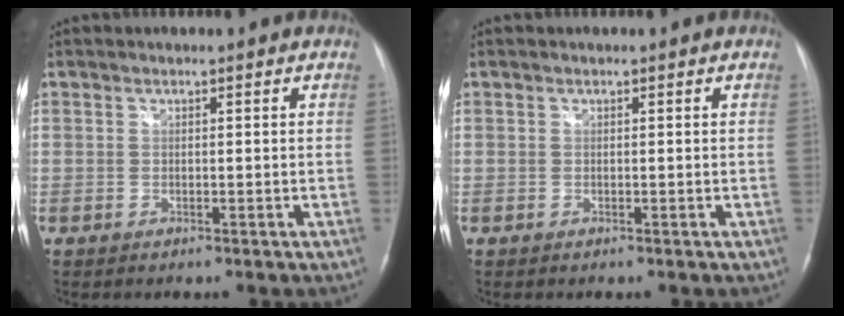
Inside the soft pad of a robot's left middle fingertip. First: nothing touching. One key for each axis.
{"total": 0.0}